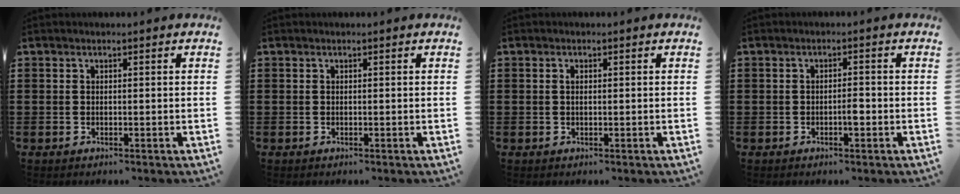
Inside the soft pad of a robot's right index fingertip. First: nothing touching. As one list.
[{"total": 0.0}, {"total": 0.8, "force": [0.1, 0.3, 0.7], "torque": [-0.015, 0.000, 0.002]}, {"total": 2.0, "force": [-0.8, 0.7, 1.7], "torque": [-0.032, 0.002, -0.015]}]